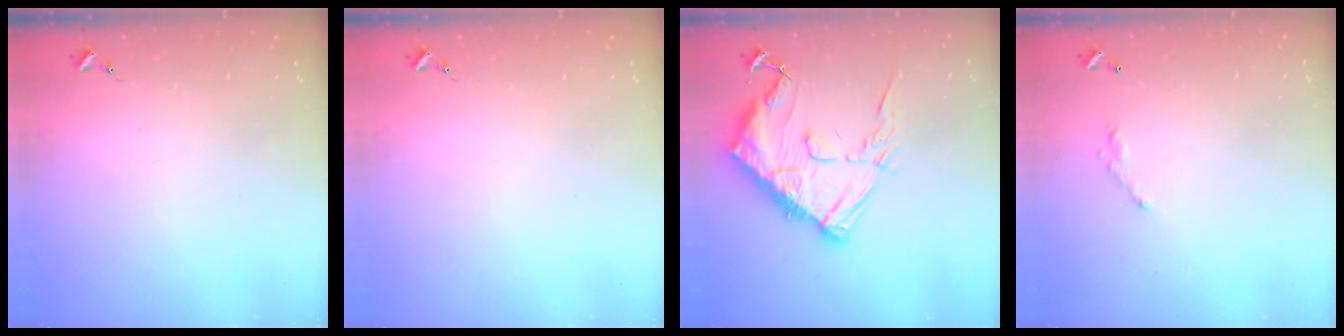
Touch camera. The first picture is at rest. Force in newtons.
{"total": 0.0}
{"total": 18.7, "press": 18.6, "slide": 1.2}
{"total": 6.0, "press": 6.0, "slide": 0.4}